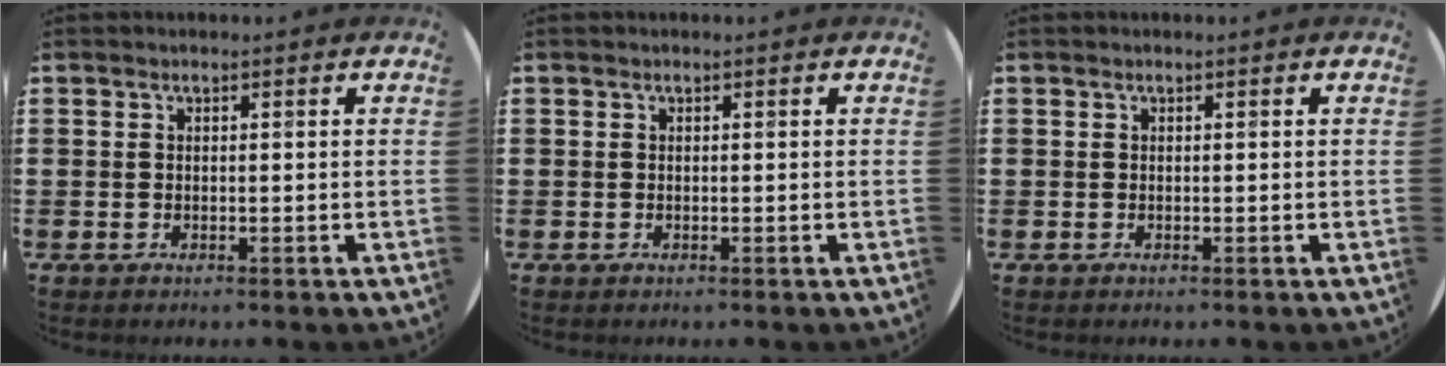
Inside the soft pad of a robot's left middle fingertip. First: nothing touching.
{"total": 0.0}
{"total": 0.0}